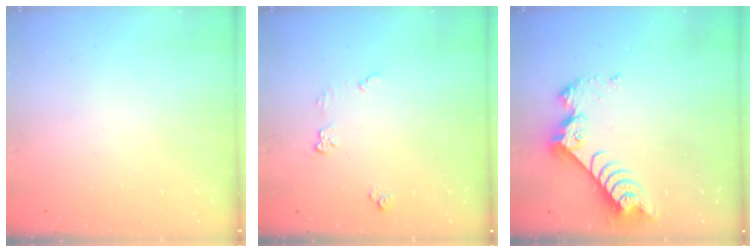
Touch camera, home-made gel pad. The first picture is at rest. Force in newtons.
{"total": 5.9, "press": 5.8, "slide": 0.6}
{"total": 9.4, "press": 9.3, "slide": 0.8}